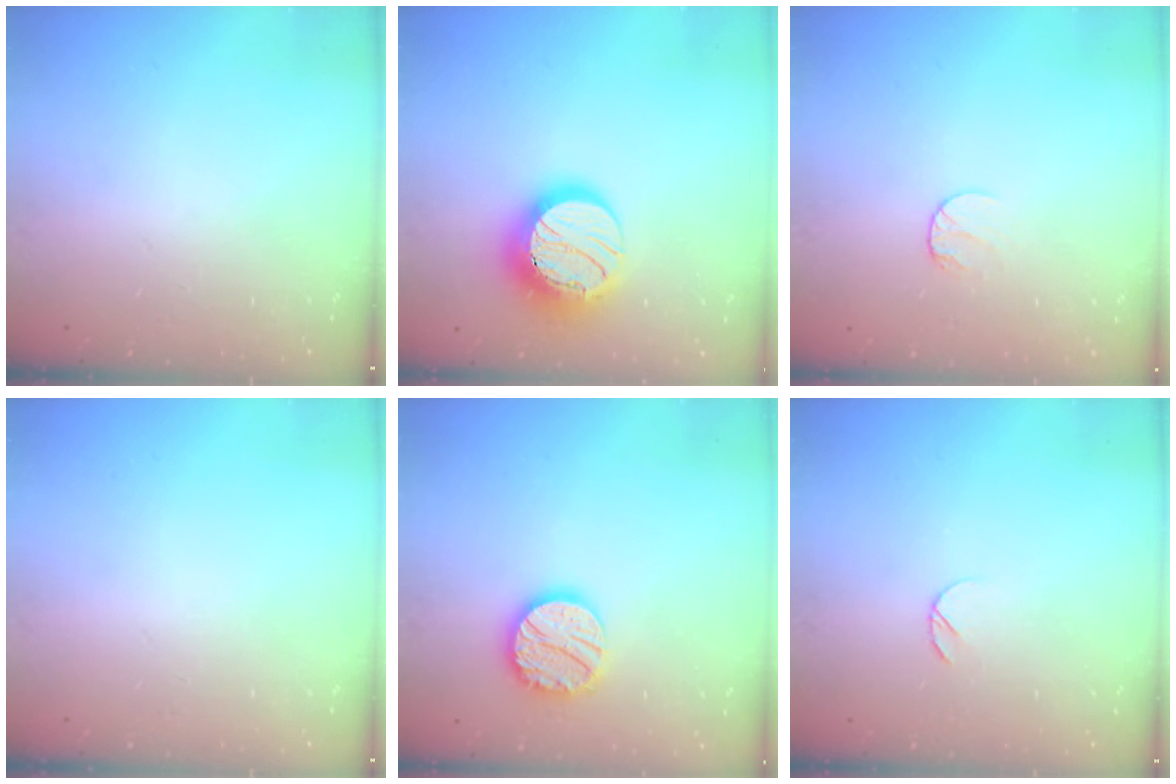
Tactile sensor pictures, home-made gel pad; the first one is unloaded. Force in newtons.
{"total": 16.9, "press": 16.9, "slide": 1.4}
{"total": 5.9, "press": 5.8, "slide": 0.6}
{"total": 0.0}
{"total": 15.2, "press": 15.1, "slide": 1.1}
{"total": 3.2, "press": 3.2, "slide": 0.3}